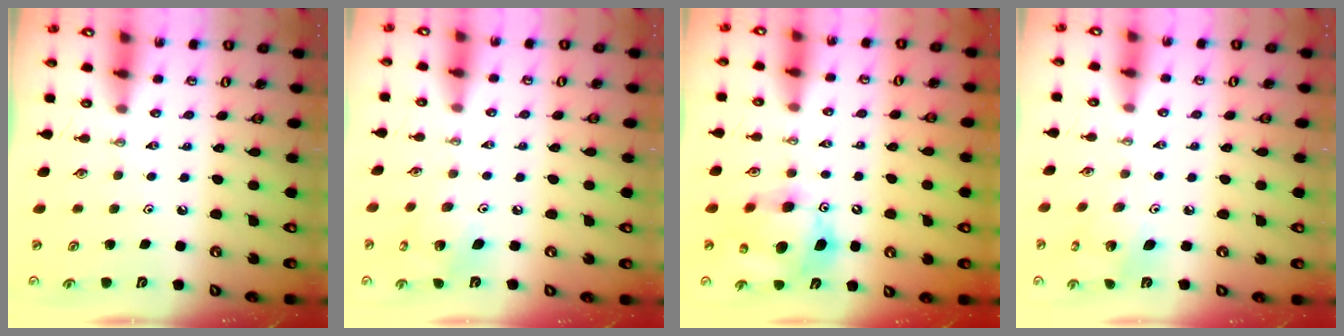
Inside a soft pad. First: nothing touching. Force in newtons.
{"total": 8.6, "press": 8.6, "slide": 0.3}
{"total": 14.2, "press": 14.0, "slide": 2.4}
{"total": 6.8, "press": 6.8, "slide": 0.2}